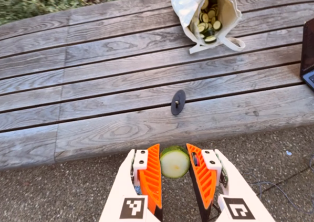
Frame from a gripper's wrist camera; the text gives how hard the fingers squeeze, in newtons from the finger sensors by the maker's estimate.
{"total": 10.5, "left": 10.6, "right": 10.5}